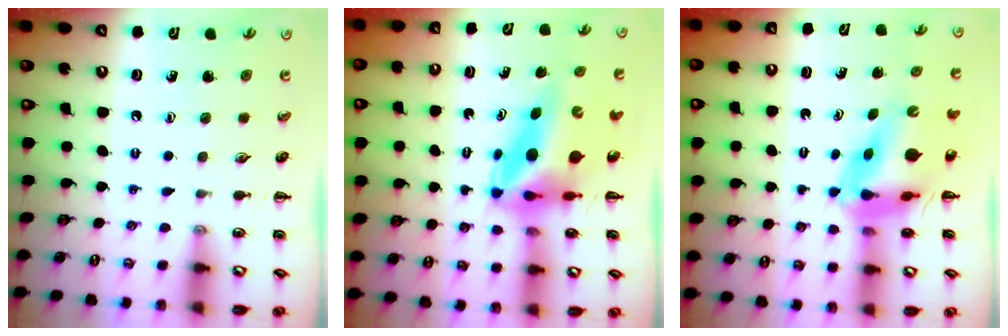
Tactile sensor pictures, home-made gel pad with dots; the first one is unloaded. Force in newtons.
{"total": 6.7, "press": 6.4, "slide": 2.0}
{"total": 8.7, "press": 8.2, "slide": 2.9}